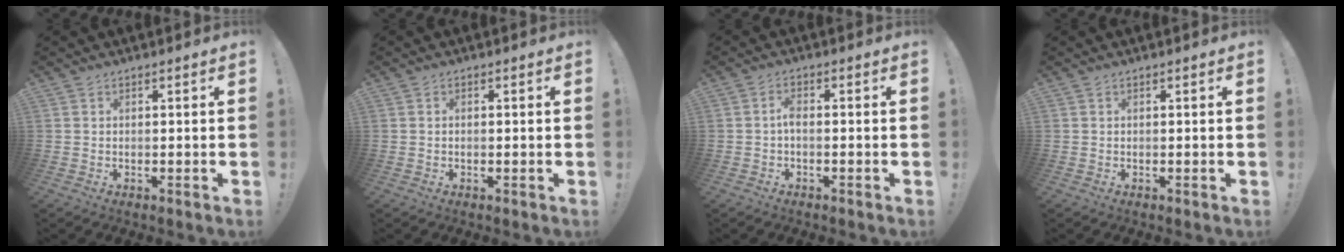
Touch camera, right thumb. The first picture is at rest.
{"total": 0.0}
{"total": 2.7, "force": [-0.7, 0.9, 2.4], "torque": [-0.050, 0.002, -0.015]}
{"total": 0.0}